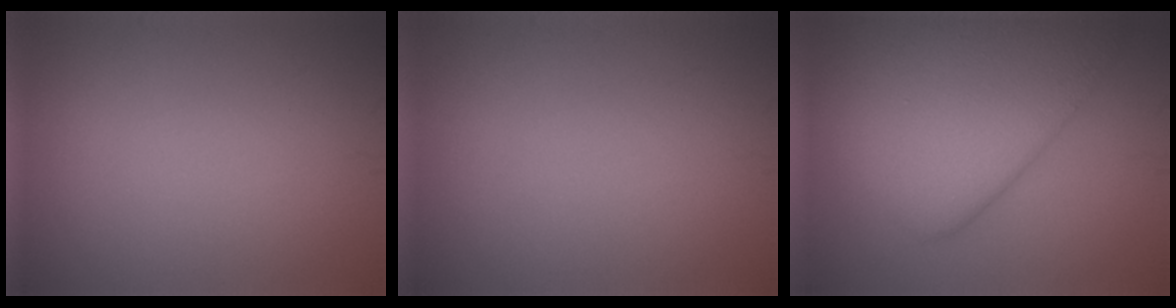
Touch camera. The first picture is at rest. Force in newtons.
{"total": 0.0}
{"total": 10.0, "press": 10.0, "slide": 0.2}